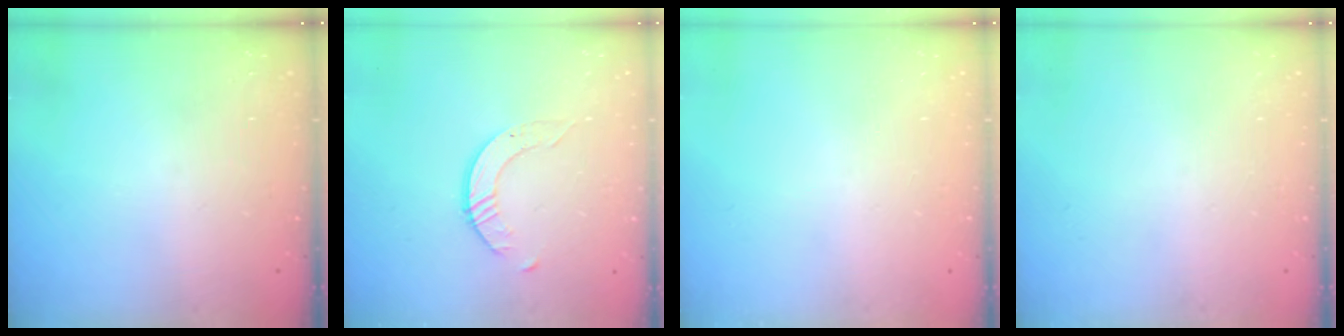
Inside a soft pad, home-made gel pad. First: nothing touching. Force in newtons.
{"total": 1.6, "press": 1.6, "slide": 0.2}
{"total": 0.0}
{"total": 0.0}